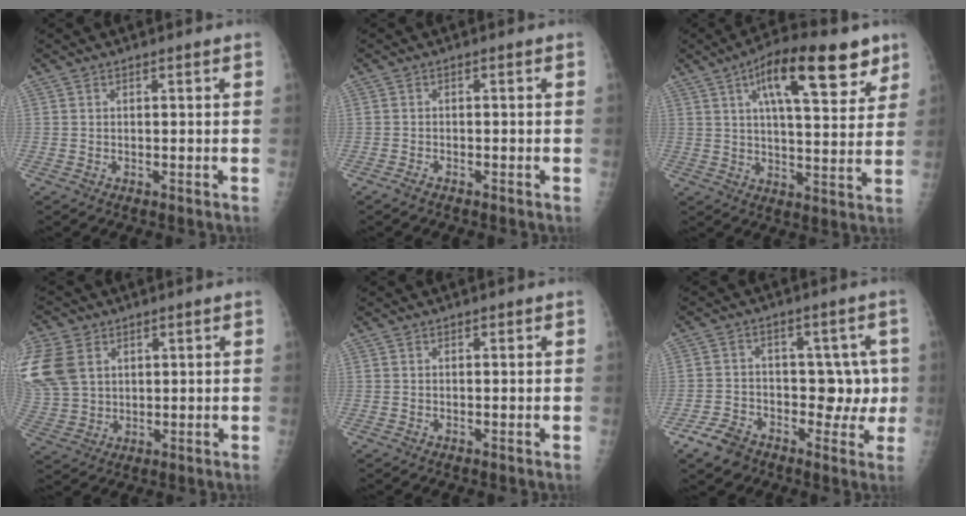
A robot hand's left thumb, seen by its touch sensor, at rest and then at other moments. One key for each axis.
{"total": 1.1, "fx": -1.0, "fy": 0.2, "fz": 0.5, "tx": -0.010, "ty": -0.001, "tz": -0.020}
{"total": 16.6, "fx": 8.7, "fy": 5.9, "fz": 12.8, "tx": -0.158, "ty": -0.021, "tz": 0.129}
{"total": 14.8, "fx": 5.2, "fy": 11.1, "fz": 8.2, "tx": -0.200, "ty": 0.000, "tz": 0.110}
{"total": 0.0}
{"total": 10.1, "fx": -3.3, "fy": 7.7, "fz": 5.7, "tx": -0.026, "ty": 0.034, "tz": -0.051}